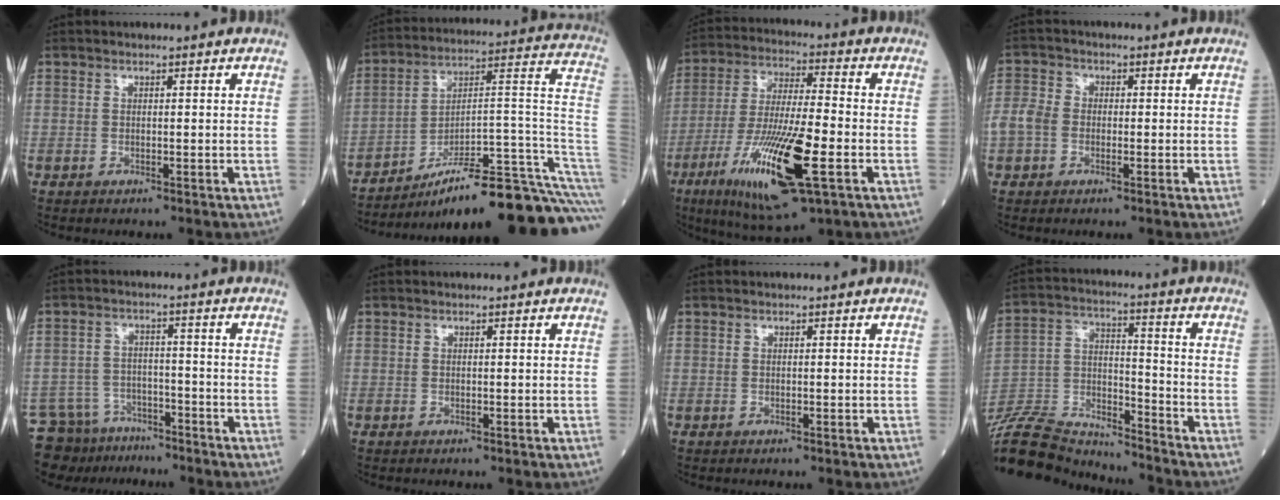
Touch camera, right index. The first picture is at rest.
{"total": 24.7, "force": [-19.6, 0.3, 15.0], "torque": [-0.116, 0.036, -0.293]}
{"total": 18.2, "force": [-6.9, 2.7, 16.7], "torque": [-0.341, -0.036, -0.120]}
{"total": 4.1, "force": [-0.7, 3.3, 2.4], "torque": [-0.067, 0.016, -0.020]}
{"total": 9.8, "force": [-8.4, 4.9, 1.1], "torque": [-0.030, 0.018, -0.131]}
{"total": 0.0}
{"total": 0.0}
{"total": 19.9, "force": [-18.9, 3.7, 5.1], "torque": [-0.138, 0.009, -0.320]}